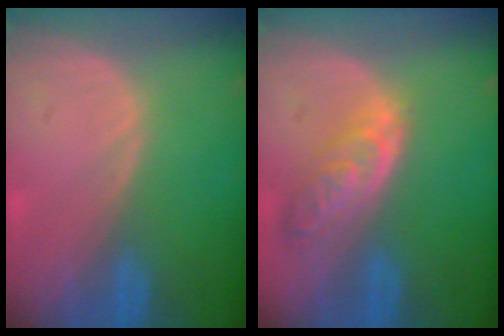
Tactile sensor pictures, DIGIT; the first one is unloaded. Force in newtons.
{"total": 6.0, "press": 5.4, "slide": 2.7}